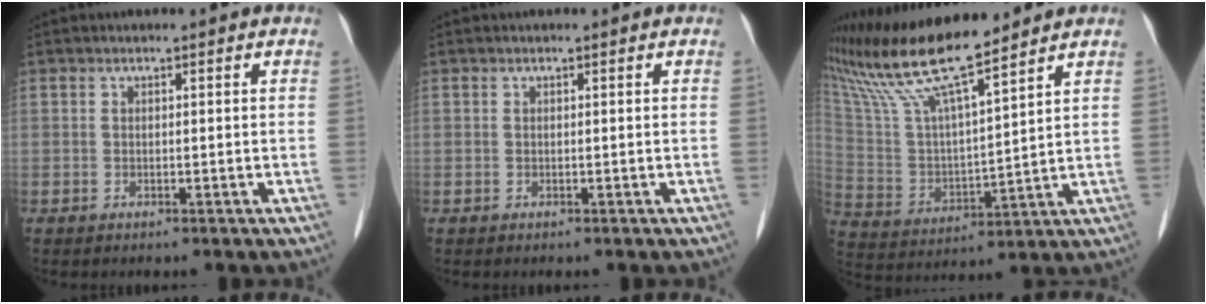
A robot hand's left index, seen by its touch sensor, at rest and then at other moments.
{"total": 0.0}
{"total": 15.7, "force": [13.1, 1.0, 8.7], "torque": [-0.177, 0.010, 0.251]}